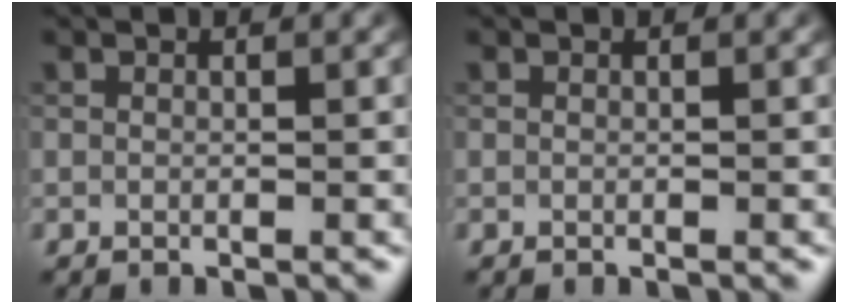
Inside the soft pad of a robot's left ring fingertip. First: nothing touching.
{"total": 0.0}